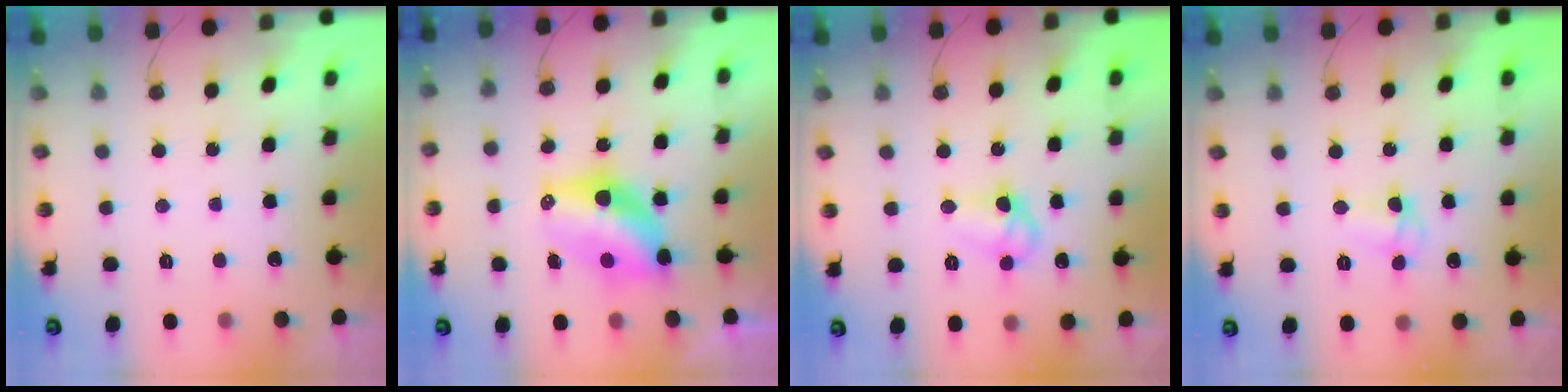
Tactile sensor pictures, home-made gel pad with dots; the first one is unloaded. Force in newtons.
{"total": 9.3, "press": 9.2, "slide": 0.8}
{"total": 8.5, "press": 8.5, "slide": 0.6}
{"total": 5.5, "press": 5.4, "slide": 0.7}